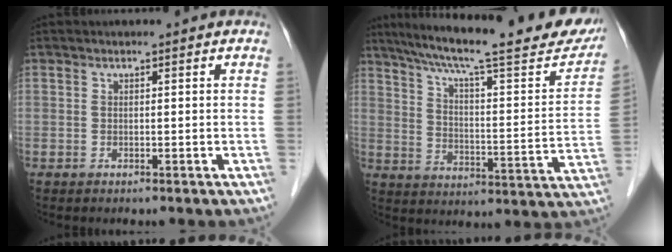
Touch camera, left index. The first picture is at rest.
{"total": 26.9, "force": [22.3, 3.4, 14.7], "torque": [-0.229, -0.017, 0.293]}